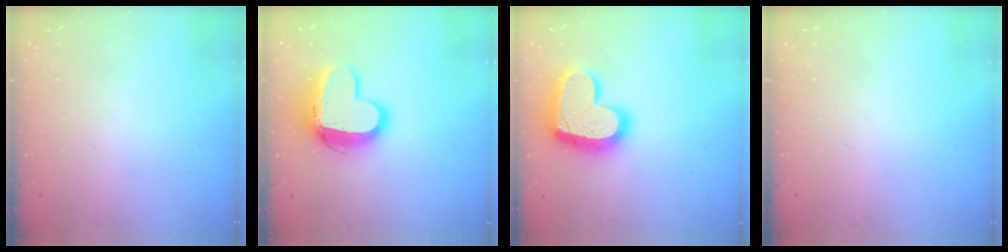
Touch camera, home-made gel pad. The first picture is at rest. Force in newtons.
{"total": 14.1, "press": 14.1, "slide": 1.1}
{"total": 20.9, "press": 20.8, "slide": 1.8}
{"total": 0.0}